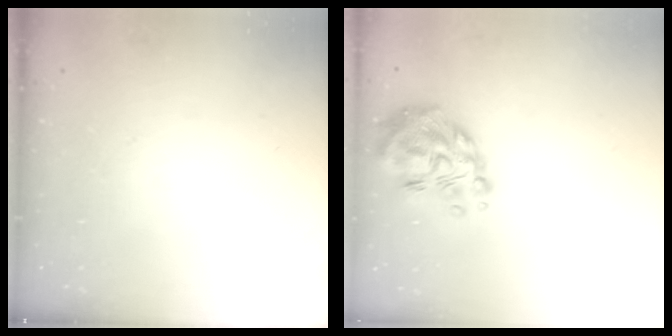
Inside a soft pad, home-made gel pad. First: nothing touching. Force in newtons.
{"total": 13.8, "press": 13.1, "slide": 4.4}